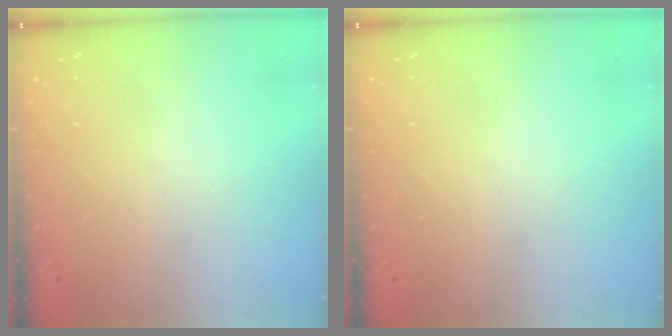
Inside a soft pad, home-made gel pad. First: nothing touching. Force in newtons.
{"total": 0.0}